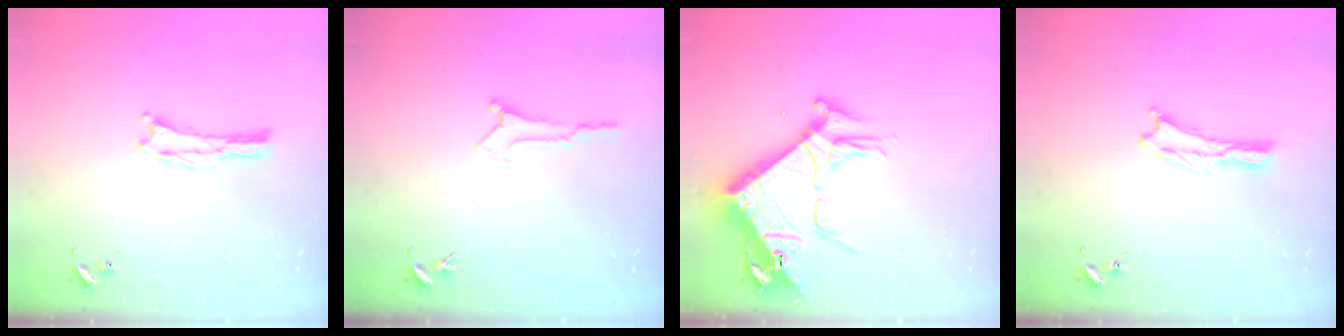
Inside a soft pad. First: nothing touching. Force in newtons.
{"total": 0.0}
{"total": 7.9, "press": 7.8, "slide": 1.0}
{"total": 0.0}